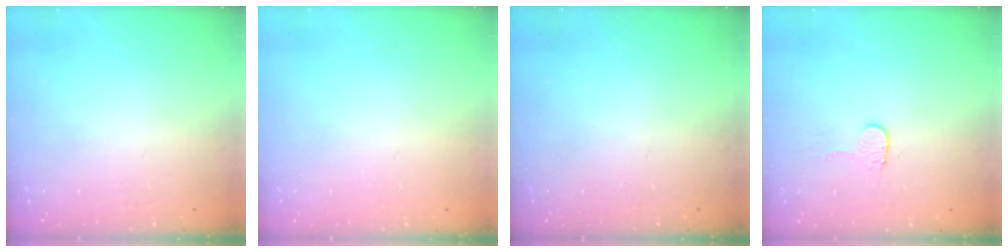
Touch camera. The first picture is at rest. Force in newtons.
{"total": 0.0}
{"total": 0.0}
{"total": 3.2, "press": 3.2, "slide": 0.3}